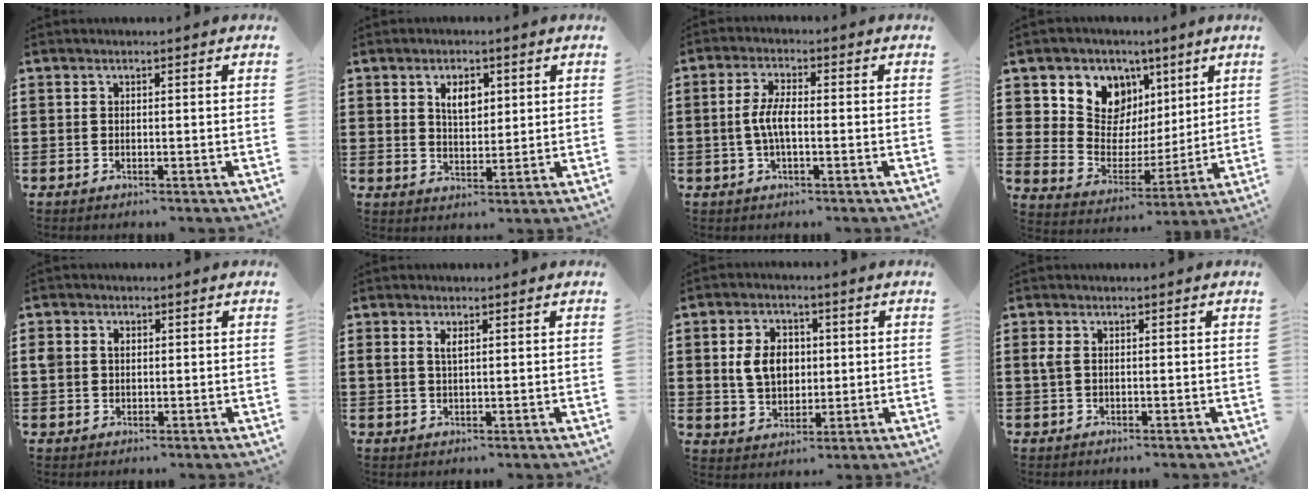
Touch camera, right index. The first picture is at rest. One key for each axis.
{"total": 4.2, "fx": 1.8, "fy": 2.4, "fz": 2.9, "tx": -0.051, "ty": 0.004, "tz": 0.027}
{"total": 4.4, "fx": -0.6, "fy": 1.5, "fz": 4.1, "tx": -0.096, "ty": -0.002, "tz": -0.019}
{"total": 9.2, "fx": 5.0, "fy": 7.2, "fz": 2.8, "tx": -0.092, "ty": -0.036, "tz": 0.093}
{"total": 1.9, "fx": 0.5, "fy": 1.6, "fz": 0.9, "tx": -0.023, "ty": 0.010, "tz": 0.009}
{"total": 1.8, "fx": 0.8, "fy": 0.7, "fz": 1.5, "tx": -0.031, "ty": 0.003, "tz": 0.012}
{"total": 6.8, "fx": 0.8, "fy": 5.0, "fz": 4.5, "tx": -0.106, "ty": 0.008, "tz": 0.007}
{"total": 1.6, "fx": 0.1, "fy": 0.8, "fz": 1.4, "tx": -0.045, "ty": -0.001, "tz": -0.004}